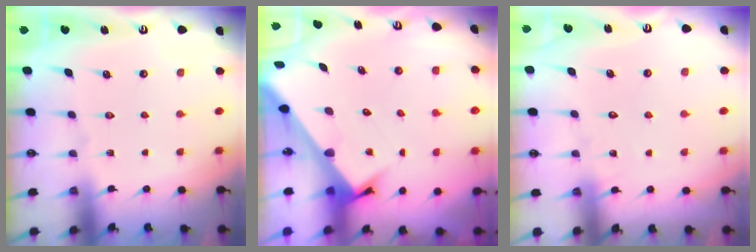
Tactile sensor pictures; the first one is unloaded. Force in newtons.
{"total": 3.9, "press": 3.9, "slide": 0.3}
{"total": 8.2, "press": 8.2, "slide": 0.5}